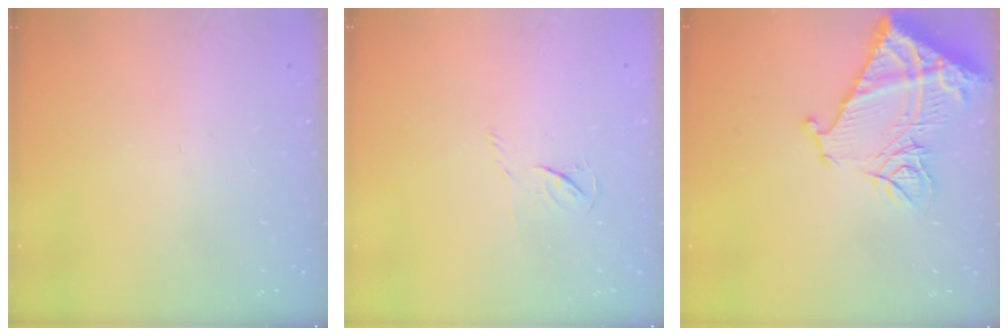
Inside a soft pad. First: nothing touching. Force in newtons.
{"total": 3.9, "press": 3.9, "slide": 0.4}
{"total": 17.0, "press": 16.8, "slide": 2.0}